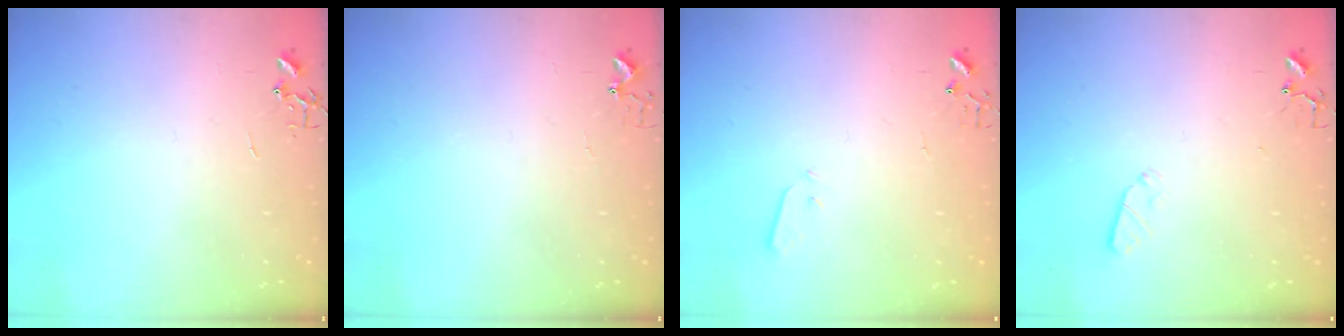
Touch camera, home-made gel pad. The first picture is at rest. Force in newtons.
{"total": 3.8, "press": 3.8, "slide": 0.3}
{"total": 3.2, "press": 3.1, "slide": 0.8}
{"total": 2.9, "press": 2.8, "slide": 0.5}